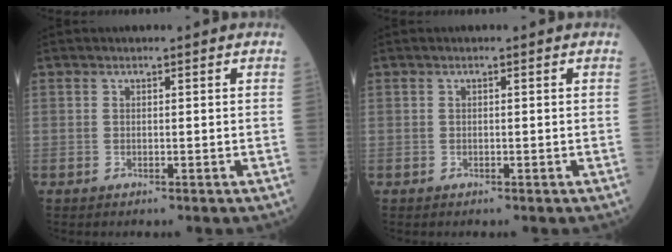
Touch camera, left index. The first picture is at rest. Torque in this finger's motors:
{"motor_torque": [0.10, 0.10, 0.01, 0.00]}